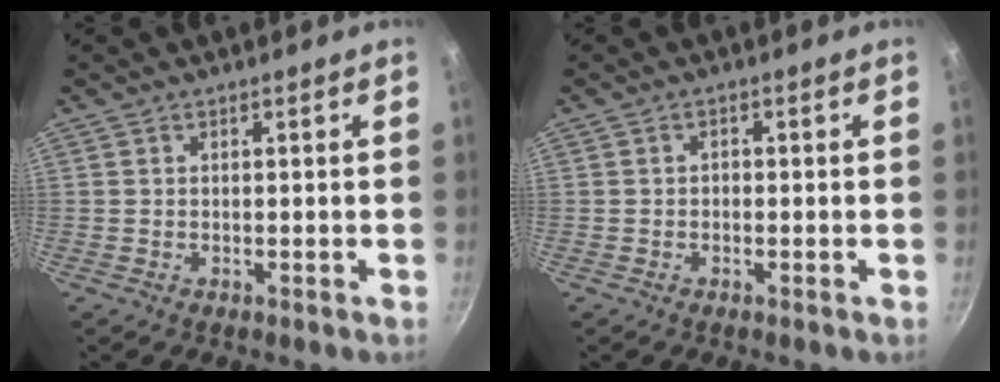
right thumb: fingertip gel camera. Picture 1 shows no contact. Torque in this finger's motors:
{"motor_torque": [-0.27, 0.02, -0.02, 0.14, 0.03]}